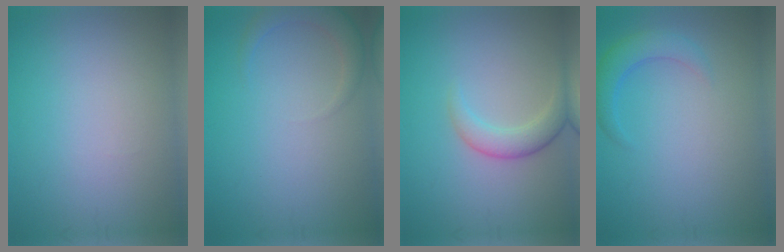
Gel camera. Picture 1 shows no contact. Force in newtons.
{"total": 2.3, "press": 2.3, "slide": 0.1}
{"total": 2.7, "press": 2.7, "slide": 0.2}
{"total": 2.7, "press": 2.6, "slide": 0.3}